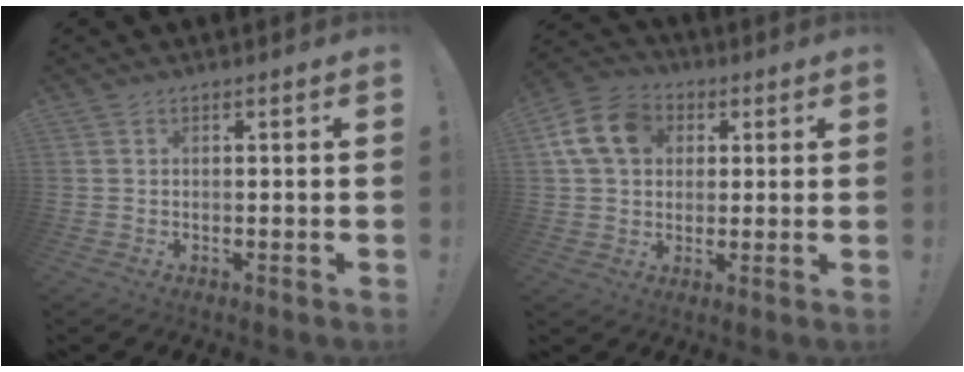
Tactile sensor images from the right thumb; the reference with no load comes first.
{"total": 14.0, "force": [4.0, 11.1, 7.7], "torque": [-0.124, 0.004, 0.083]}